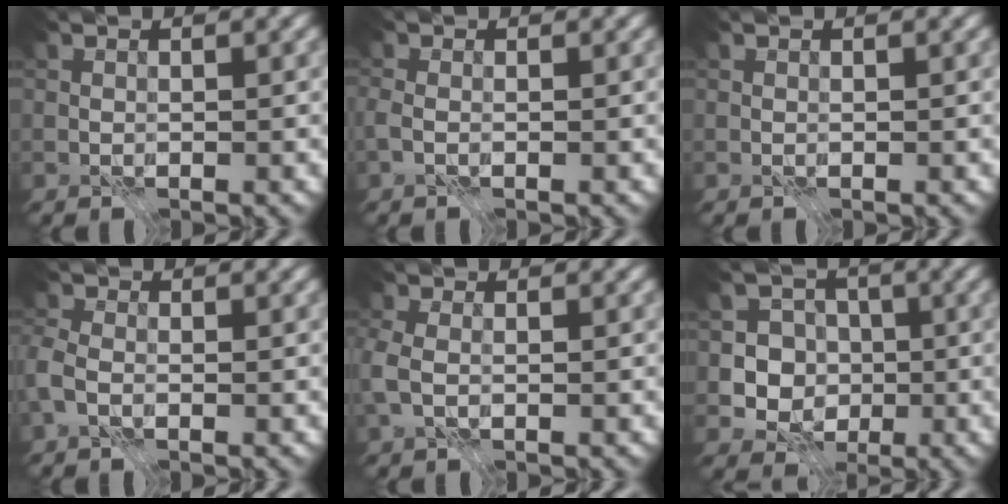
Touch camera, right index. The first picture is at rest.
{"total": 1.6, "force": [-0.6, 1.0, 1.1], "torque": [-0.026, -0.001, -0.015]}
{"total": 0.0}
{"total": 3.6, "force": [-1.2, 2.6, 2.3], "torque": [-0.062, -0.001, -0.032]}
{"total": 3.3, "force": [-0.8, 2.3, 2.3], "torque": [-0.066, -0.004, -0.018]}
{"total": 4.9, "force": [-0.9, 4.6, 1.7], "torque": [-0.008, 0.005, -0.041]}